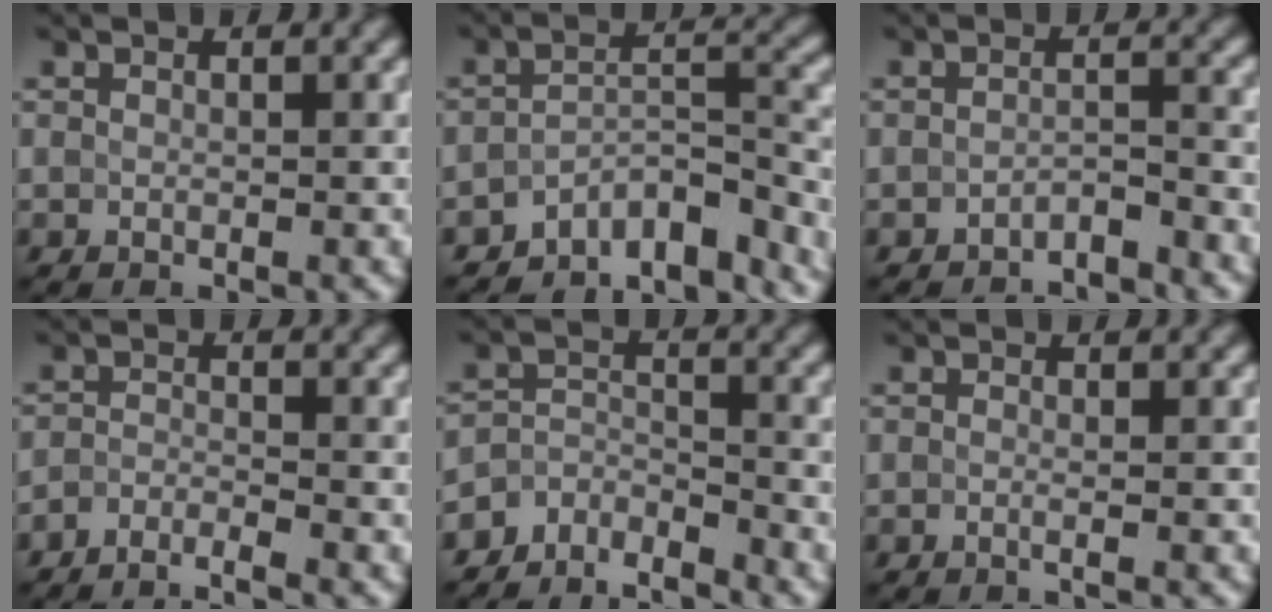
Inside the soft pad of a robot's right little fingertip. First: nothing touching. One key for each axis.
{"total": 7.7, "fx": -6.4, "fy": 2.8, "fz": 3.1, "tx": -0.027, "ty": -0.006, "tz": -0.099}
{"total": 2.0, "fx": -1.8, "fy": 0.4, "fz": 0.8, "tx": -0.014, "ty": 0.004, "tz": -0.034}
{"total": 1.9, "fx": -1.7, "fy": 0.2, "fz": 0.8, "tx": -0.010, "ty": -0.005, "tz": -0.042}
{"total": 3.7, "fx": -3.4, "fy": 1.2, "fz": 0.5, "tx": -0.003, "ty": 0.002, "tz": -0.073}
{"total": 0.7, "fx": -0.2, "fy": 0.2, "fz": 0.6, "tx": -0.011, "ty": -0.010, "tz": -0.008}